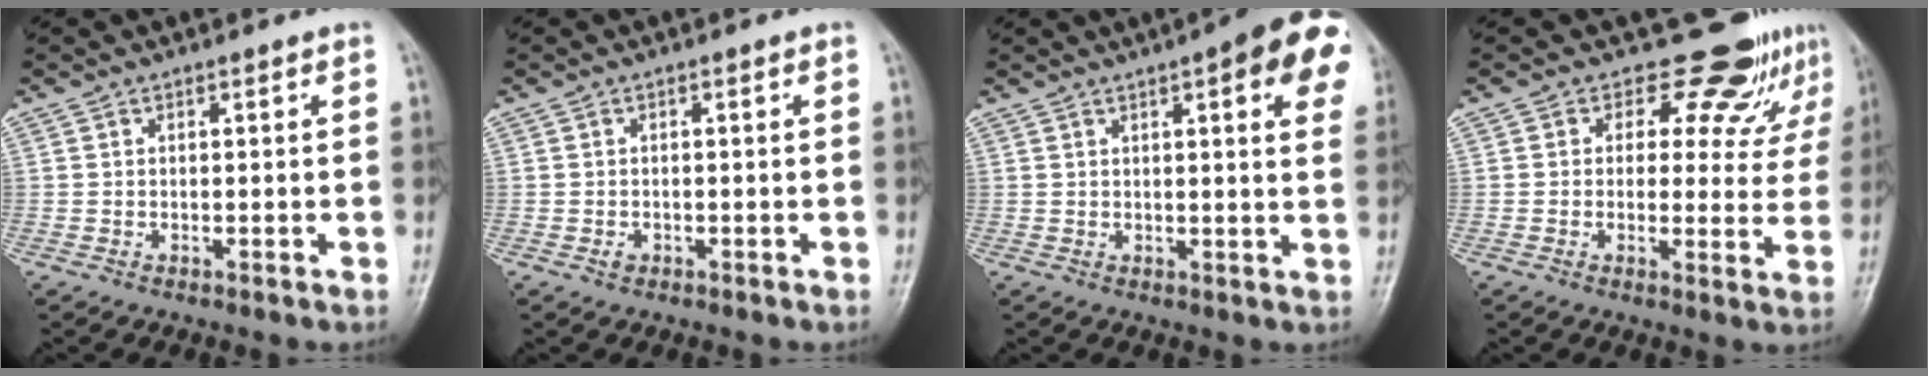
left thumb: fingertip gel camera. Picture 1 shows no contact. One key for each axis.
{"total": 1.1, "fx": -0.5, "fy": 0.9, "fz": 0.4, "tx": -0.003, "ty": 0.001, "tz": -0.008}
{"total": 12.9, "fx": 5.2, "fy": 3.5, "fz": 11.2, "tx": -0.109, "ty": -0.007, "tz": 0.052}
{"total": 9.7, "fx": 8.0, "fy": 4.9, "fz": 2.6, "tx": 0.014, "ty": -0.050, "tz": 0.087}